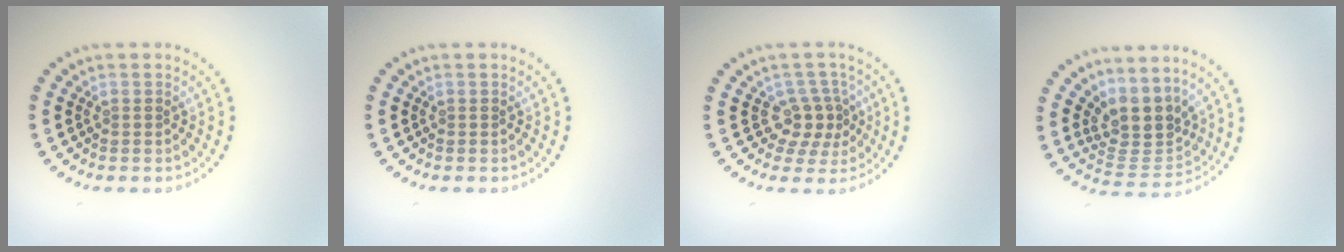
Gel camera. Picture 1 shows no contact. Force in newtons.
{"total": 0.0}
{"total": 2.7, "press": 2.2, "slide": 1.6}
{"total": 4.1, "press": 3.1, "slide": 2.6}